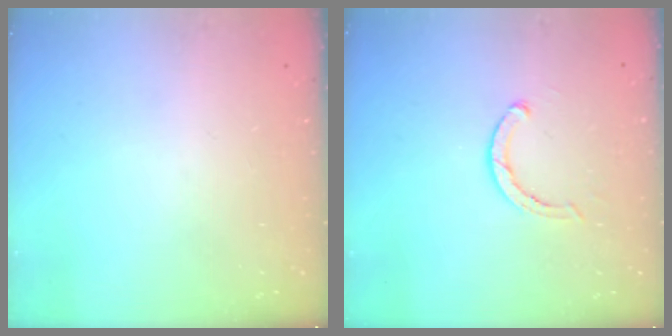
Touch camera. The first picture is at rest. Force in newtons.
{"total": 2.8, "press": 2.8, "slide": 0.2}